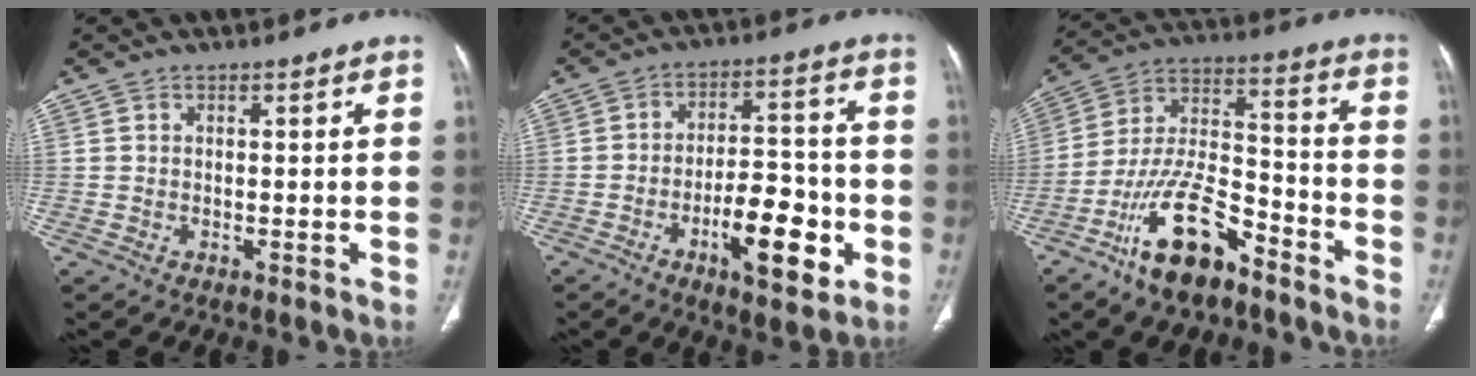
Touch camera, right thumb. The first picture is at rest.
{"total": 12.6, "force": [-4.7, 5.3, 10.4], "torque": [-0.141, 0.032, -0.069]}
{"total": 15.9, "force": [-10.3, 6.3, 10.3], "torque": [-0.183, 0.078, -0.191]}